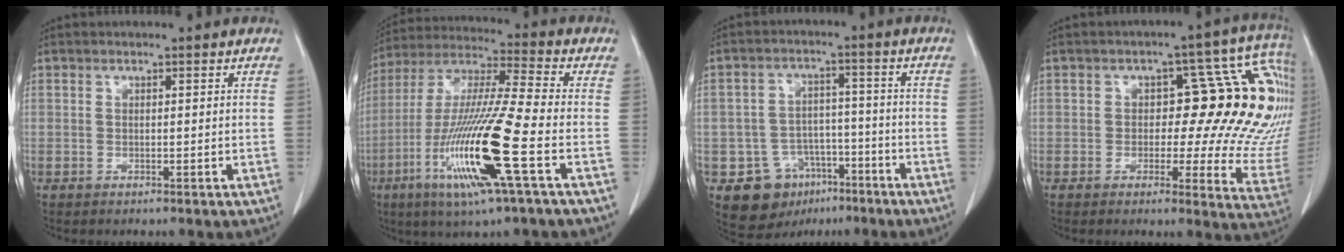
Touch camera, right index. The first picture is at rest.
{"total": 18.2, "force": [-6.4, 0.0, 17.1], "torque": [-0.358, -0.026, -0.127]}
{"total": 9.7, "force": [-5.3, 7.7, 2.7], "torque": [-0.038, 0.025, -0.073]}
{"total": 18.9, "force": [3.5, 7.3, 17.1], "torque": [-0.164, 0.025, 0.034]}